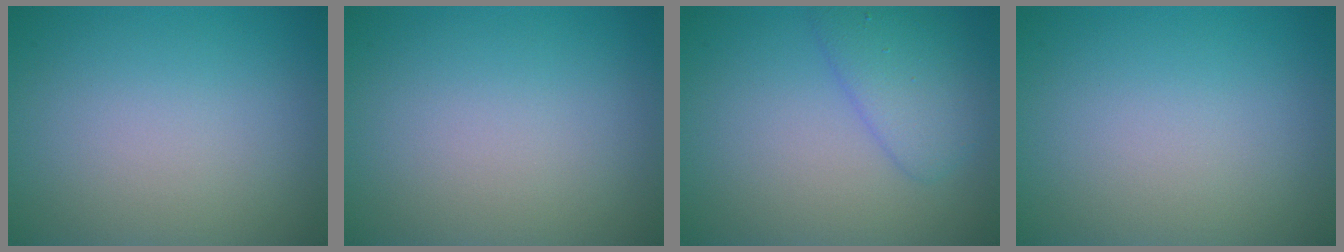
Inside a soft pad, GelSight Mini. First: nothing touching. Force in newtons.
{"total": 0.0}
{"total": 3.0, "press": 3.0, "slide": 0.1}
{"total": 0.0}